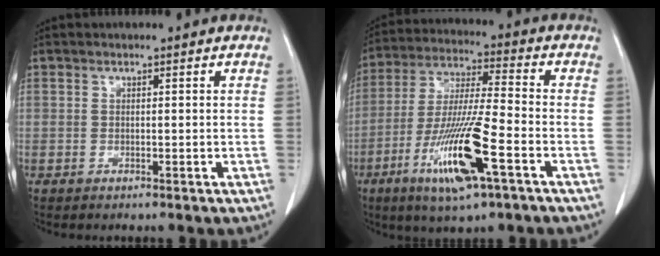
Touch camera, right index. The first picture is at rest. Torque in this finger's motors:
{"motor_torque": [1.59, -0.55, 0.43, 0.20]}